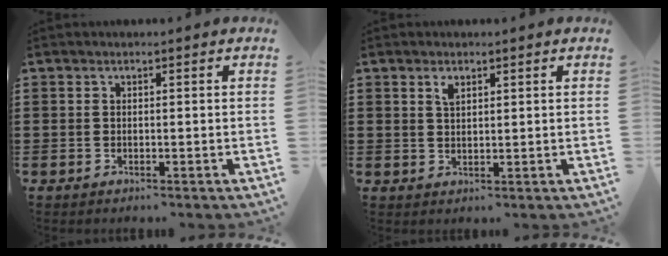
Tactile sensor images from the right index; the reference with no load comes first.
{"total": 1.8, "force": [1.1, 0.8, 1.1], "torque": [-0.026, 0.004, 0.020]}